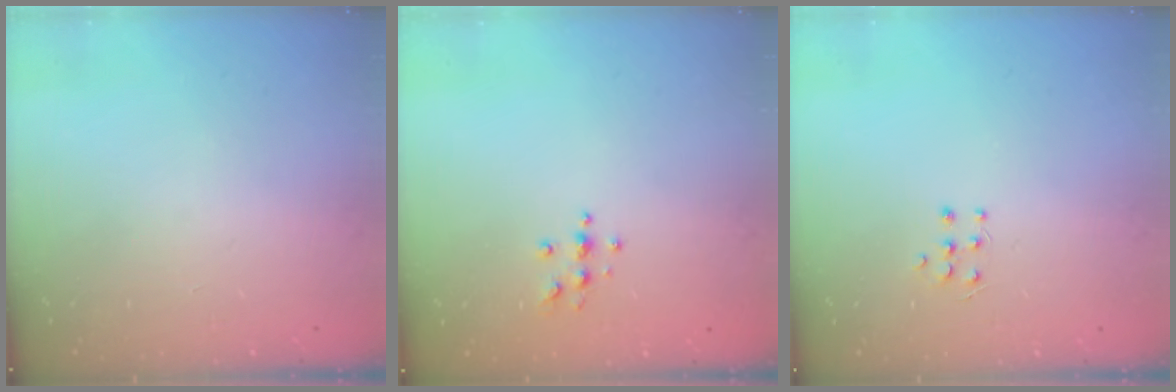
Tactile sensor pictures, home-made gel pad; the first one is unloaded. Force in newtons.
{"total": 5.4, "press": 5.4, "slide": 0.7}
{"total": 4.8, "press": 4.7, "slide": 0.8}